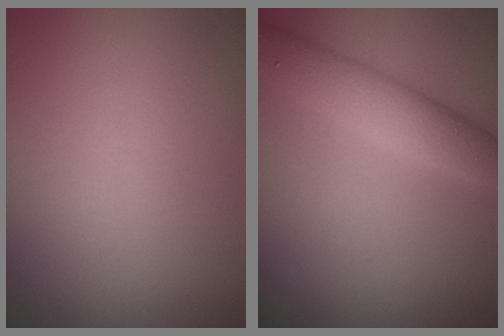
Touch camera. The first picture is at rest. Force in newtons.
{"total": 4.3, "press": 4.3, "slide": 0.1}